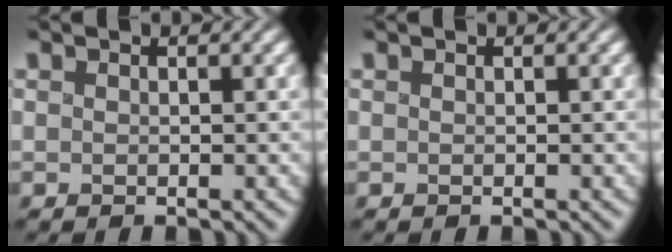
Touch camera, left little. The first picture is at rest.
{"total": 0.0}